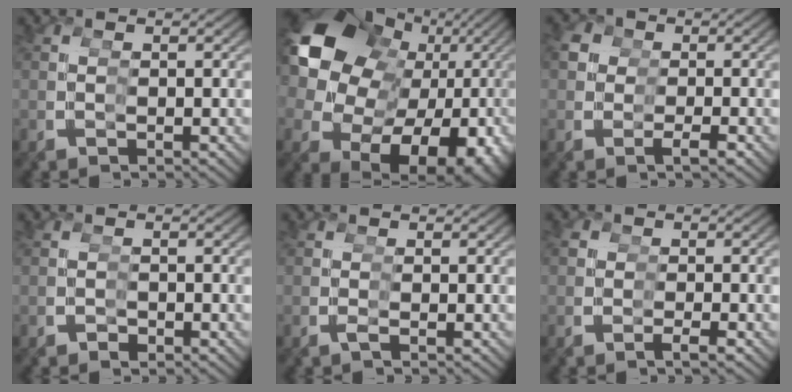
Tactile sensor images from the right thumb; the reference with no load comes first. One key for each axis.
{"total": 20.7, "fx": 0.8, "fy": 14.7, "fz": 14.6, "tx": -0.288, "ty": -0.051, "tz": 0.039}
{"total": 3.2, "fx": 0.1, "fy": 2.9, "fz": 1.4, "tx": -0.028, "ty": -0.021, "tz": 0.006}
{"total": 1.3, "fx": -0.9, "fy": 0.9, "fz": 0.4, "tx": -0.011, "ty": -0.012, "tz": -0.009}
{"total": 0.7, "fx": -0.2, "fy": -0.3, "fz": 0.5, "tx": -0.011, "ty": -0.001, "tz": -0.003}
{"total": 1.6, "fx": -0.4, "fy": 1.3, "fz": 0.9, "tx": -0.014, "ty": -0.007, "tz": -0.008}